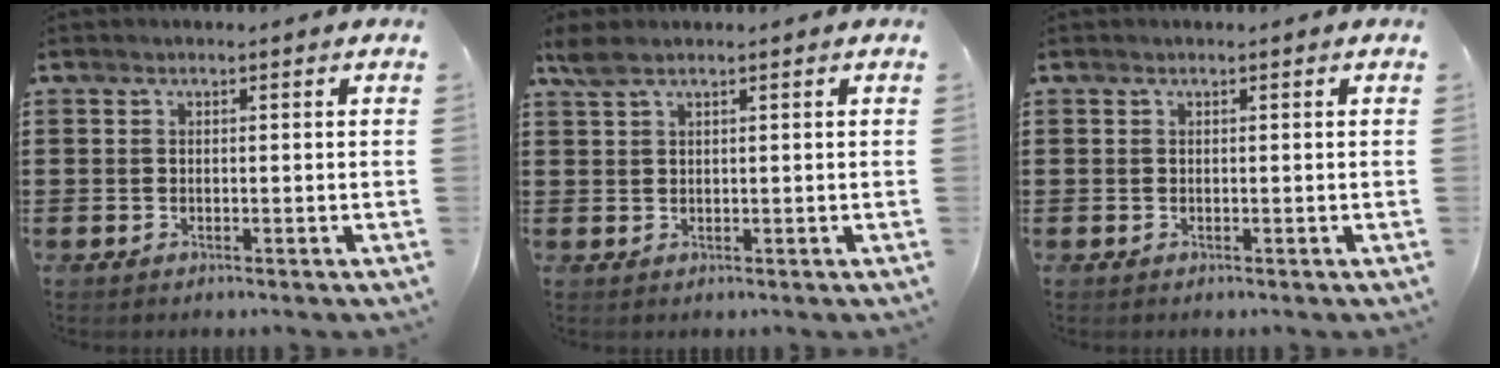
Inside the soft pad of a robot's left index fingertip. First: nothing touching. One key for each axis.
{"total": 2.1, "fx": 1.3, "fy": 0.6, "fz": 1.5, "tx": -0.034, "ty": 0.003, "tz": 0.024}
{"total": 0.0}